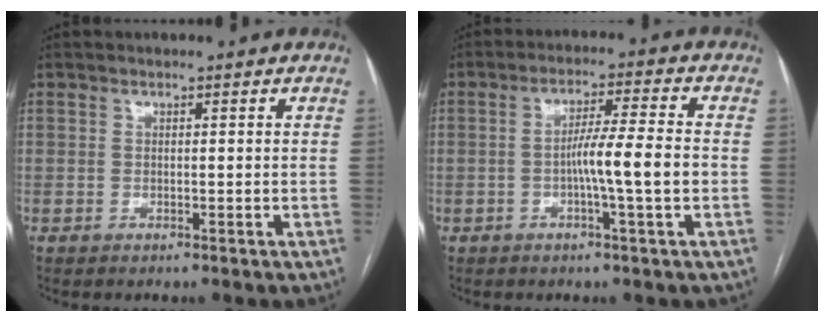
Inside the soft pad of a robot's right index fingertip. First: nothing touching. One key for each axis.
{"total": 7.2, "fx": -1.5, "fy": -0.6, "fz": 7.0, "tx": -0.119, "ty": 0.004, "tz": -0.025}